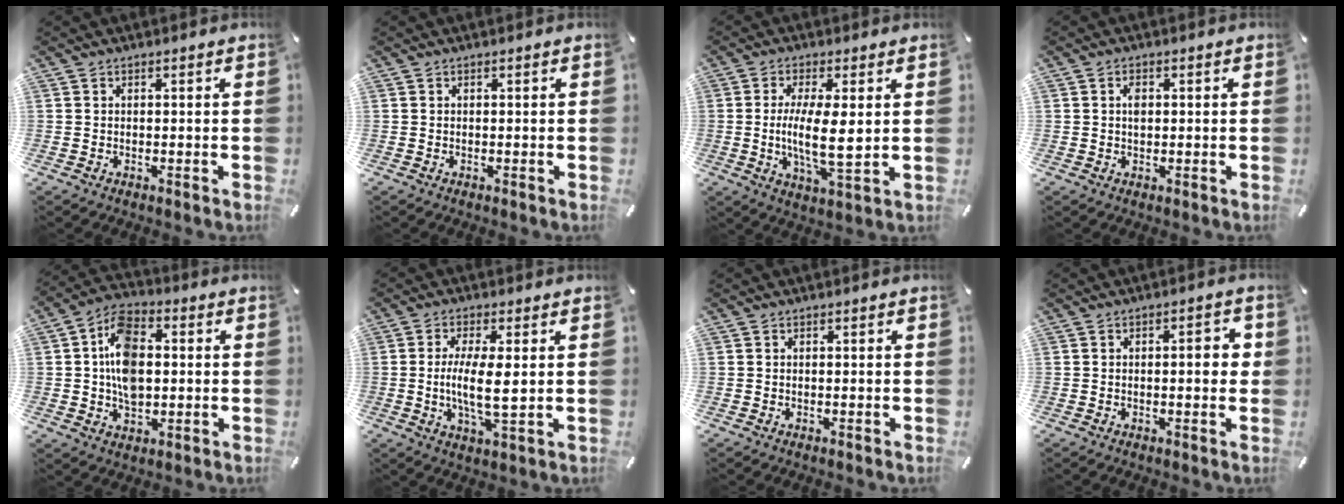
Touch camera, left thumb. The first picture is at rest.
{"total": 0.0}
{"total": 10.7, "force": [0.5, 3.0, 10.2], "torque": [-0.193, -0.021, 0.003]}
{"total": 2.2, "force": [0.4, 1.4, 1.7], "torque": [-0.036, 0.005, 0.005]}
{"total": 11.9, "force": [0.3, 8.2, 8.7], "torque": [-0.169, 0.013, 0.007]}
{"total": 9.2, "force": [0.4, 2.4, 8.9], "torque": [-0.172, -0.014, 0.001]}
{"total": 0.0}
{"total": 4.8, "force": [0.2, 1.7, 4.5], "torque": [-0.050, -0.004, -0.006]}